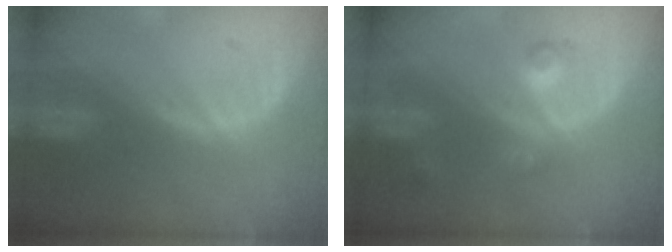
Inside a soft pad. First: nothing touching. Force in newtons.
{"total": 3.8, "press": 3.4, "slide": 1.6}